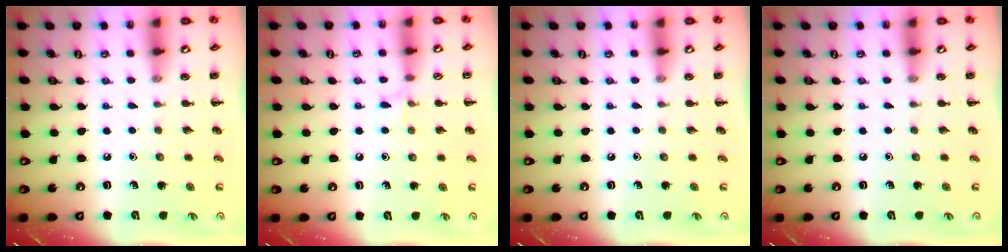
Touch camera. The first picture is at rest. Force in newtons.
{"total": 5.2, "press": 4.8, "slide": 1.7}
{"total": 0.0}
{"total": 0.0}